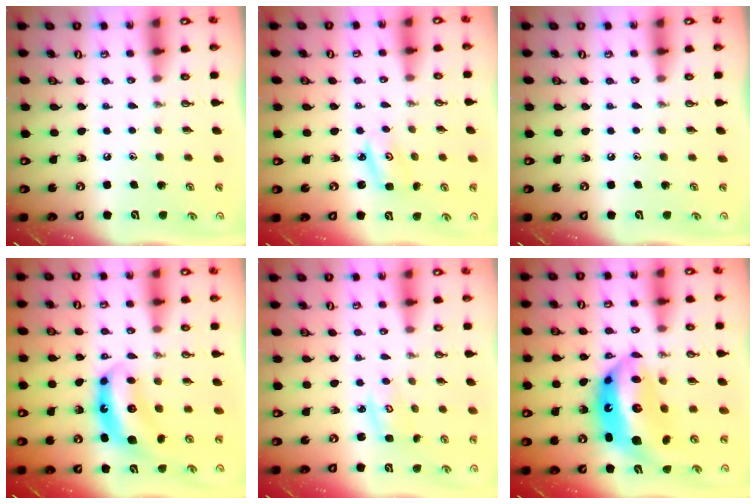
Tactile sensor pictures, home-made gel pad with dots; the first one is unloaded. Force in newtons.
{"total": 2.8, "press": 2.8, "slide": 0.2}
{"total": 0.0}
{"total": 7.1, "press": 7.1, "slide": 0.7}
{"total": 2.8, "press": 2.8, "slide": 0.2}
{"total": 18.8, "press": 18.7, "slide": 1.7}